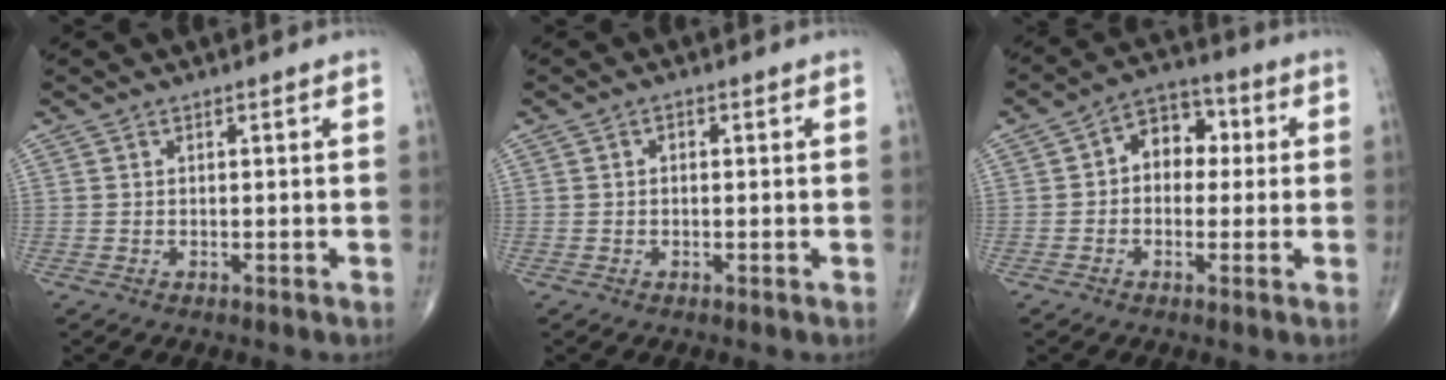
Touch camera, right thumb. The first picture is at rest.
{"total": 1.0, "force": [0.1, 0.7, 0.7], "torque": [-0.008, 0.004, 0.000]}
{"total": 8.3, "force": [0.9, 6.1, 5.6], "torque": [-0.046, 0.027, 0.002]}